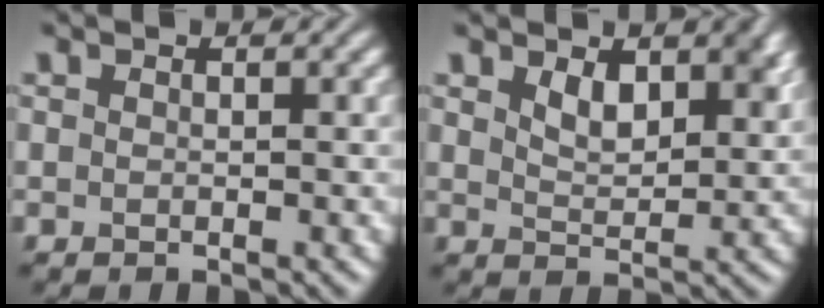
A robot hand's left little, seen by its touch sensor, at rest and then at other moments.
{"total": 3.6, "force": [1.9, 1.9, 2.3], "torque": [-0.047, -0.007, 0.035]}